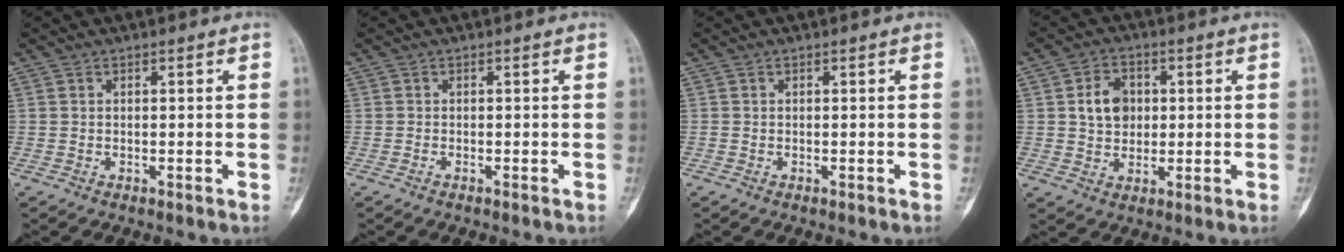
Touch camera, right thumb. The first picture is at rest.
{"total": 0.0}
{"total": 0.0}
{"total": 7.0, "force": [1.1, 5.5, 4.2], "torque": [-0.047, 0.000, 0.018]}